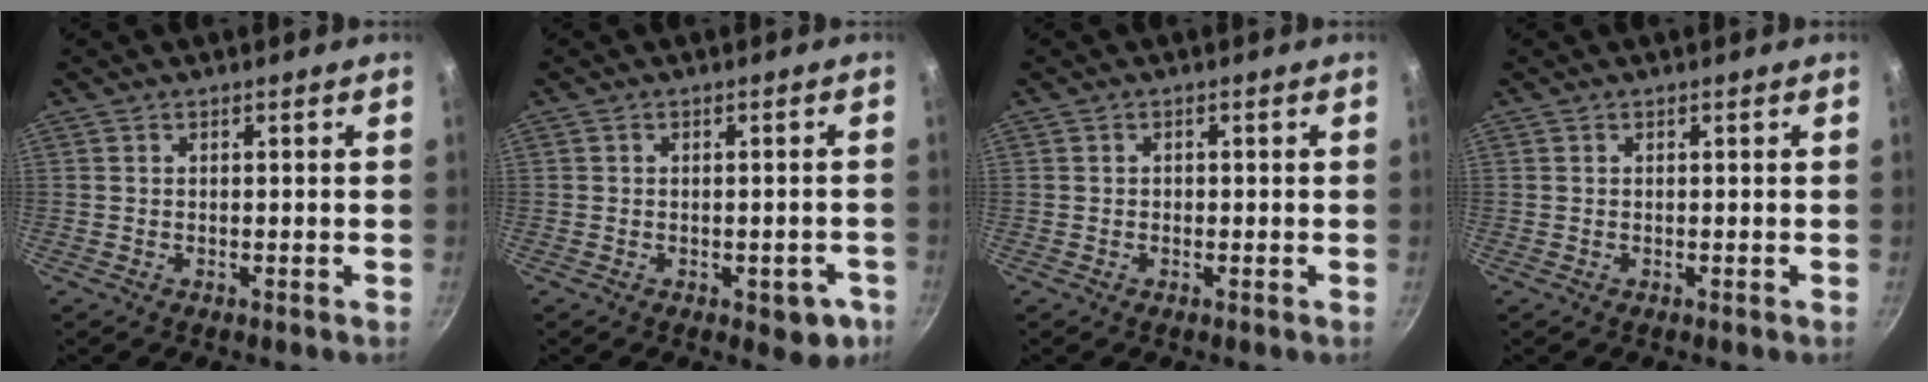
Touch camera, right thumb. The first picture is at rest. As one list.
[{"total": 6.0, "force": [-2.4, 3.3, 4.4], "torque": [-0.022, 0.018, -0.023]}, {"total": 0.5, "force": [-0.2, 0.5, 0.1], "torque": [0.002, 0.002, -0.003]}, {"total": 0.0}]